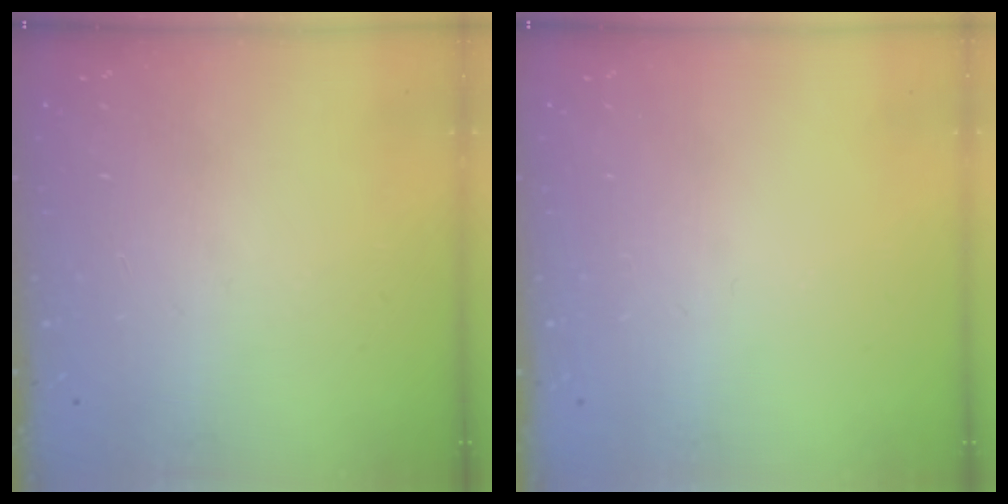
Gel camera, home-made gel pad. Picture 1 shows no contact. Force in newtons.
{"total": 0.0}